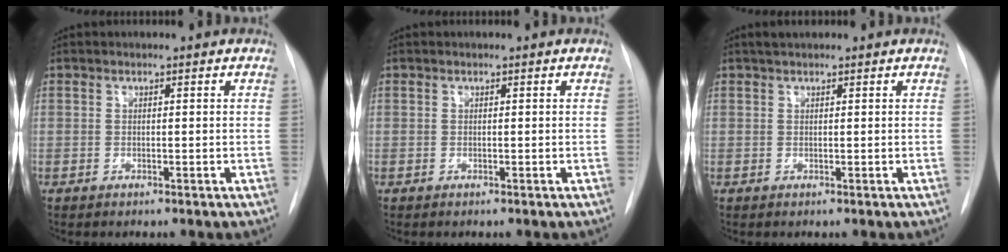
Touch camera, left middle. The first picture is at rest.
{"total": 0.0}
{"total": 1.6, "force": [1.3, 0.4, 0.8], "torque": [-0.017, 0.012, 0.023]}